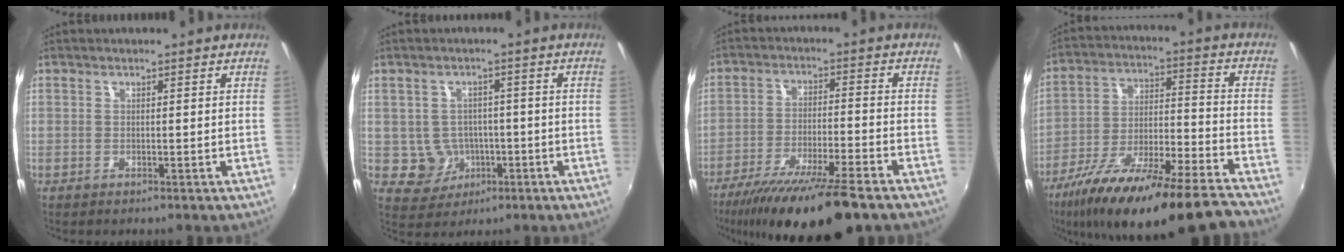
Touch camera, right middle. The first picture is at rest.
{"total": 5.8, "force": [-1.3, 5.5, 1.2], "torque": [-0.038, 0.012, -0.003]}
{"total": 16.8, "force": [-13.0, 1.4, 10.6], "torque": [-0.203, -0.044, -0.214]}
{"total": 23.4, "force": [-18.9, 2.4, 13.6], "torque": [-0.235, -0.045, -0.304]}